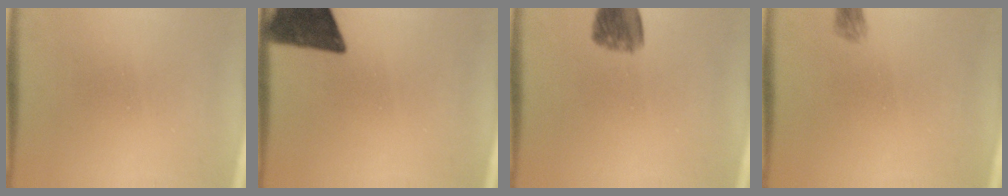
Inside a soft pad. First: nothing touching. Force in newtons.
{"total": 13.7}
{"total": 7.3}
{"total": 1.7}